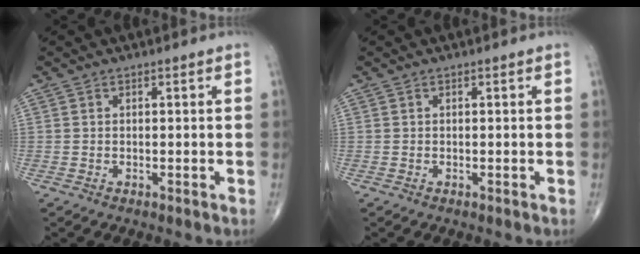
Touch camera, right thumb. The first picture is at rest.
{"total": 0.0}